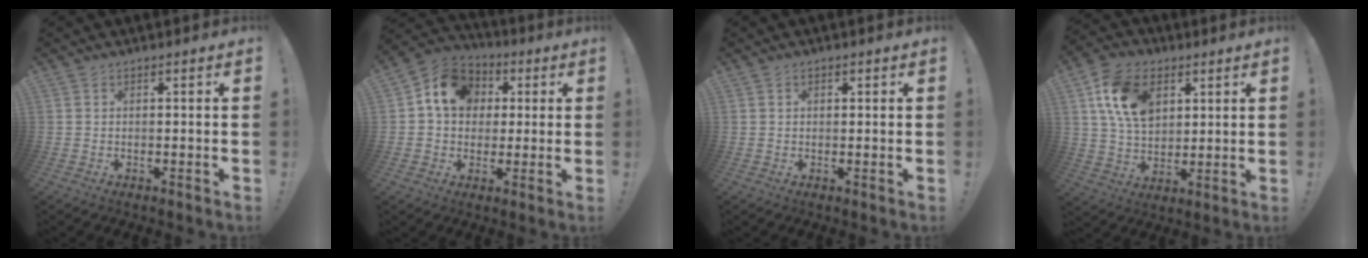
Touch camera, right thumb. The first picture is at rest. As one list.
[{"total": 12.5, "force": [3.0, 10.5, 6.1], "torque": [-0.081, 0.002, 0.063]}, {"total": 1.0, "force": [0.4, 0.8, 0.5], "torque": [-0.007, 0.002, 0.006]}, {"total": 15.7, "force": [6.0, 10.8, 9.7], "torque": [-0.163, -0.011, 0.119]}]